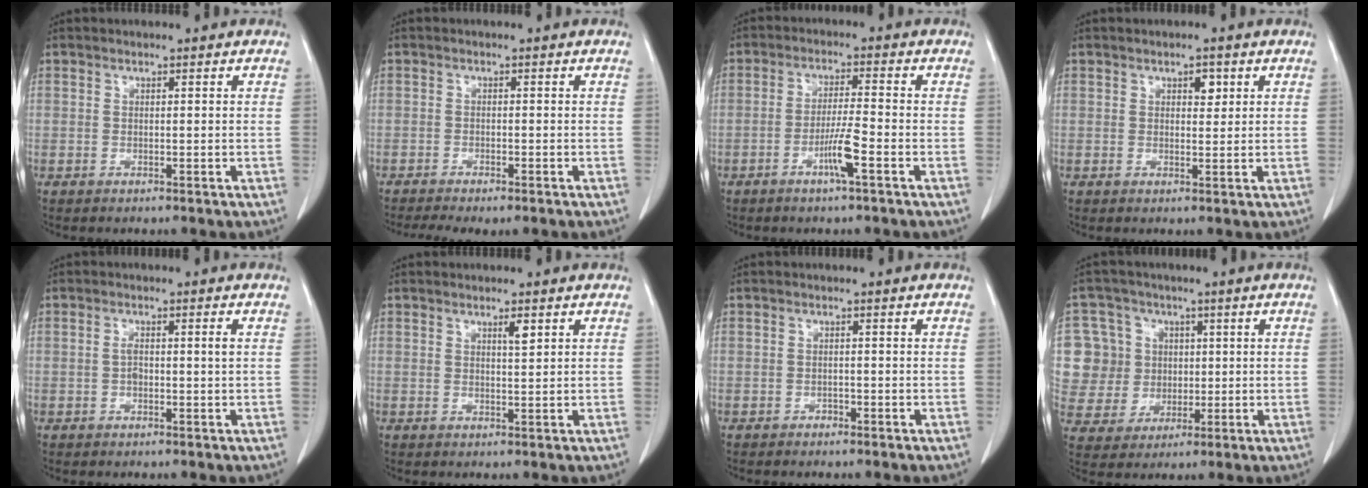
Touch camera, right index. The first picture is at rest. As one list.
[{"total": 6.1, "force": [-4.8, 1.4, 3.5], "torque": [-0.056, -0.013, -0.069]}, {"total": 5.1, "force": [-2.3, -0.3, 4.5], "torque": [-0.087, -0.007, -0.046]}, {"total": 2.1, "force": [0.9, 1.1, 1.5], "torque": [-0.018, -0.001, 0.013]}, {"total": 2.4, "force": [0.0, 0.3, 2.4], "torque": [-0.047, 0.005, 0.001]}, {"total": 1.7, "force": [0.9, 0.4, 1.4], "torque": [-0.023, -0.004, 0.014]}, {"total": 0.7, "force": [-0.6, 0.3, 0.2], "torque": [-0.007, -0.001, -0.012]}, {"total": 11.3, "force": [2.0, 10.9, 2.2], "torque": [-0.068, 0.039, 0.053]}]